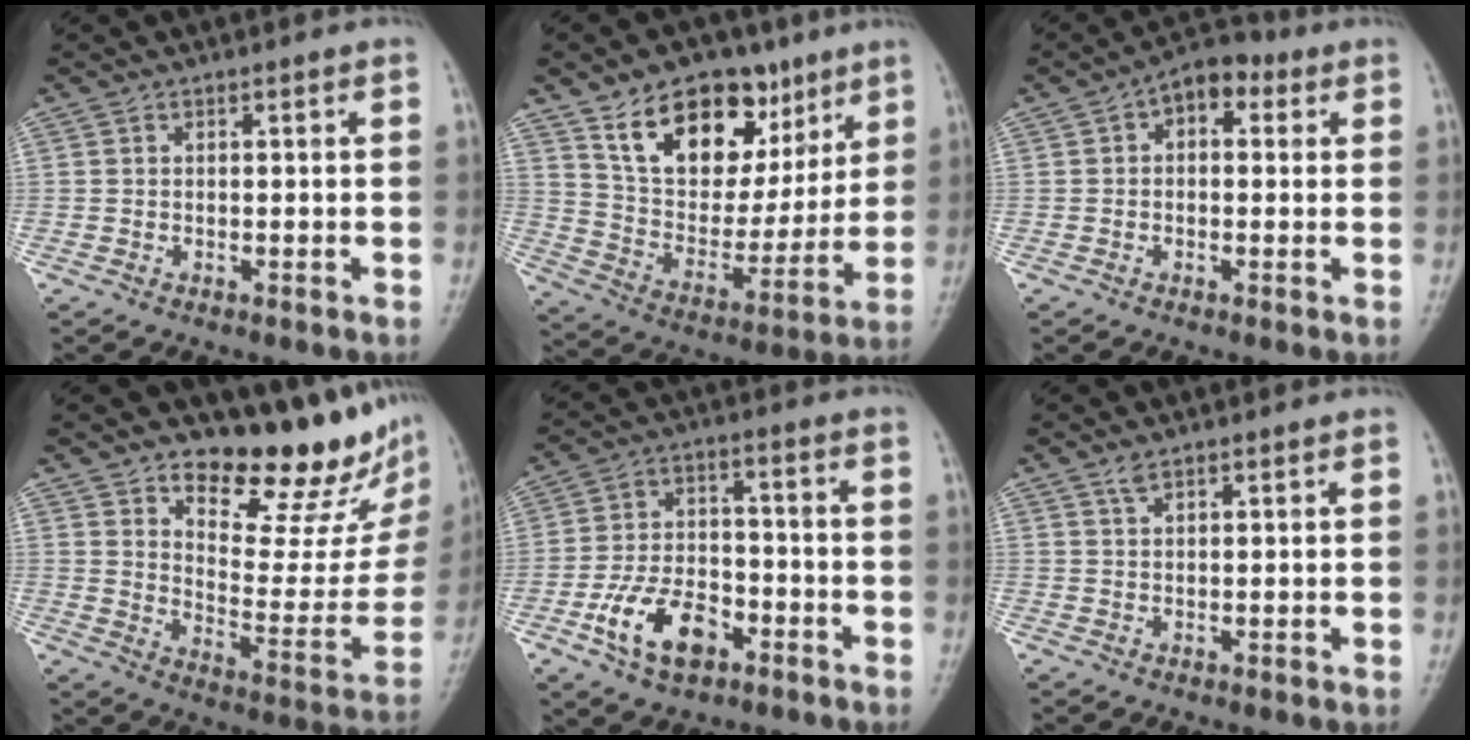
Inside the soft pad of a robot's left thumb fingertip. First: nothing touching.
{"total": 19.8, "force": [11.0, 12.1, 11.2], "torque": [-0.124, -0.045, 0.191]}
{"total": 6.7, "force": [2.0, 4.2, 4.9], "torque": [-0.040, 0.017, 0.017]}
{"total": 18.5, "force": [14.0, 6.6, 10.2], "torque": [-0.083, -0.110, 0.200]}
{"total": 11.9, "force": [-5.6, 6.8, 7.9], "torque": [-0.131, 0.028, -0.101]}
{"total": 1.5, "force": [1.1, 0.4, 0.8], "torque": [-0.014, 0.001, 0.024]}